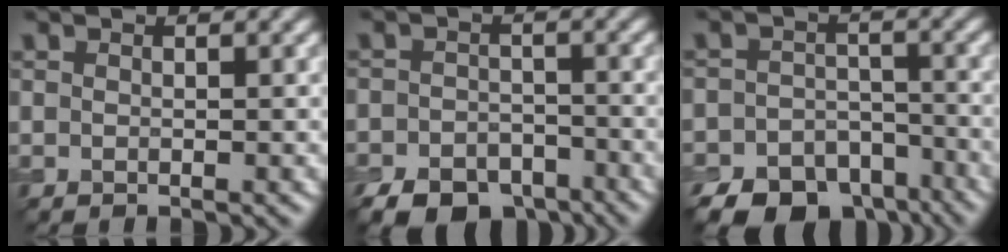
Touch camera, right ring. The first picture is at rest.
{"total": 6.7, "force": [-4.9, 3.6, 2.8], "torque": [-0.045, -0.014, -0.081]}
{"total": 11.1, "force": [-8.4, 6.4, 3.5], "torque": [-0.059, -0.030, -0.111]}